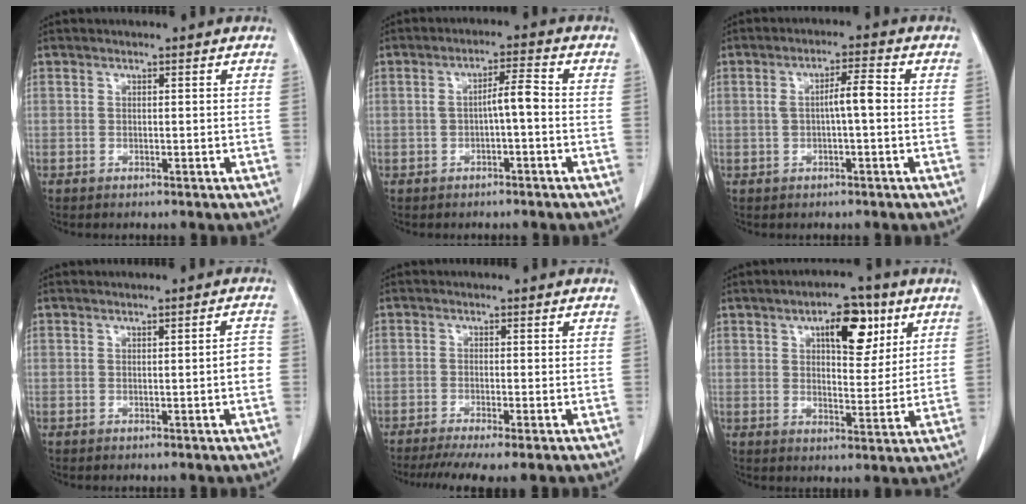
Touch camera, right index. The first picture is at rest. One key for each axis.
{"total": 3.8, "fx": -0.5, "fy": 0.6, "fz": 3.7, "tx": -0.060, "ty": 0.015, "tz": -0.002}
{"total": 4.2, "fx": 0.0, "fy": 0.7, "fz": 4.1, "tx": -0.072, "ty": 0.014, "tz": 0.004}
{"total": 2.1, "fx": -0.4, "fy": 0.2, "fz": 2.1, "tx": -0.023, "ty": 0.001, "tz": -0.005}
{"total": 7.9, "fx": -6.2, "fy": 0.3, "fz": 4.8, "tx": -0.069, "ty": -0.014, "tz": -0.096}
{"total": 8.9, "fx": 4.2, "fy": 3.7, "fz": 6.9, "tx": -0.099, "ty": 0.009, "tz": 0.064}